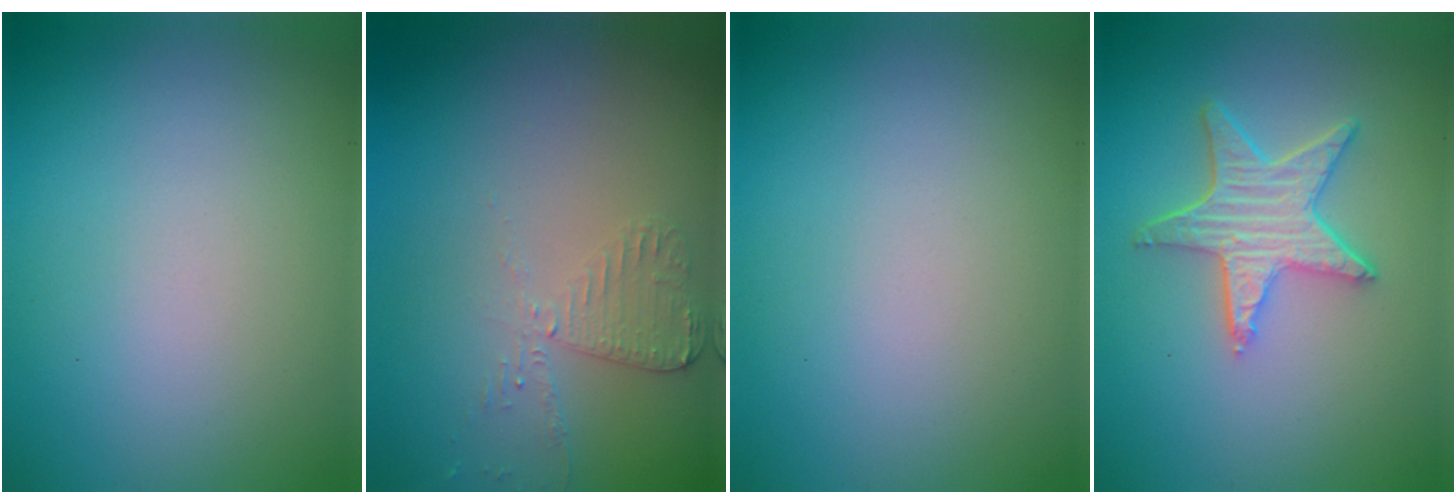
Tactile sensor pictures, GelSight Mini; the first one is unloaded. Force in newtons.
{"total": 2.0, "press": 2.0, "slide": 0.3}
{"total": 0.0}
{"total": 5.0, "press": 4.0, "slide": 3.0}